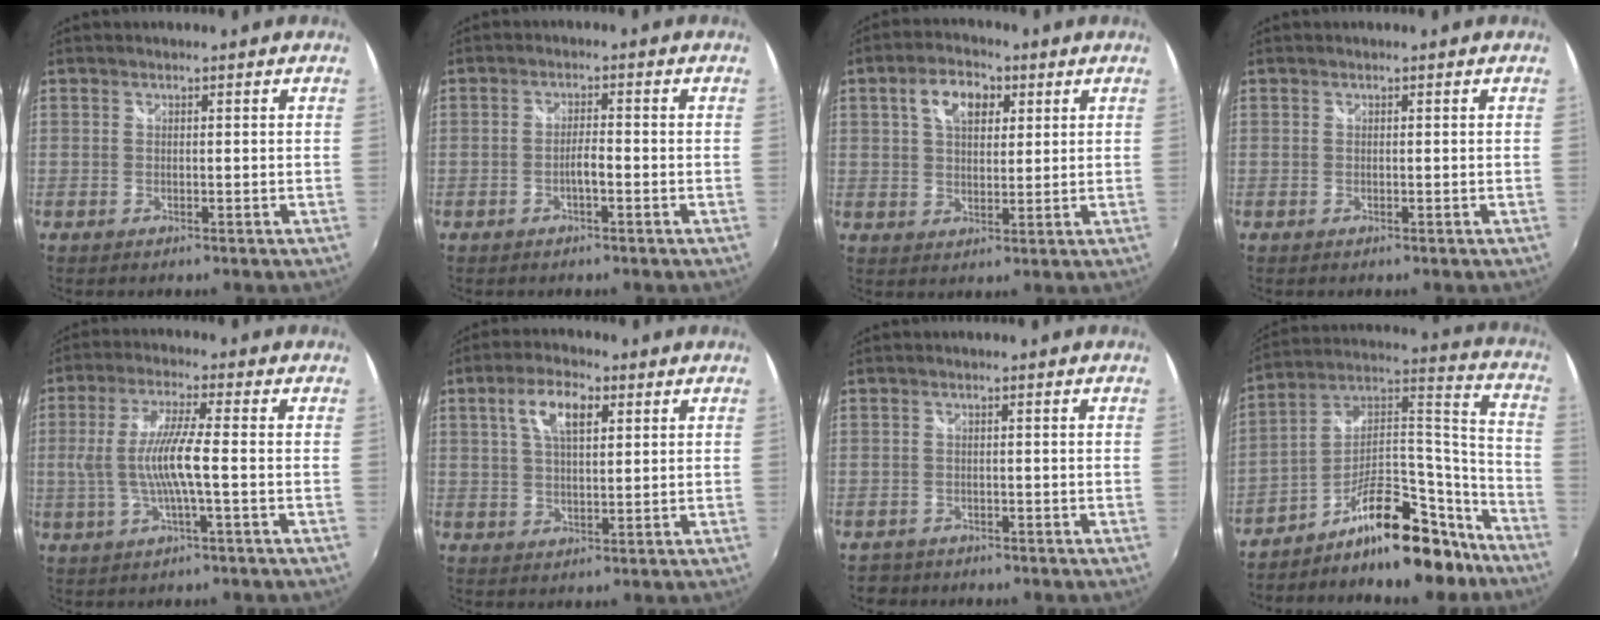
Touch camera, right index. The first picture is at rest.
{"total": 2.1, "force": [-1.1, 0.3, 1.8], "torque": [-0.036, 0.003, -0.020]}
{"total": 7.5, "force": [3.0, 4.5, 5.2], "torque": [-0.092, 0.022, 0.050]}
{"total": 0.0}
{"total": 7.3, "force": [-1.1, -0.1, 7.2], "torque": [-0.146, -0.005, -0.016]}
{"total": 7.4, "force": [2.9, 3.2, 6.0], "torque": [-0.112, 0.014, 0.052]}
{"total": 2.4, "force": [-1.8, 1.5, -0.1], "torque": [-0.008, 0.000, -0.030]}
{"total": 19.8, "force": [-14.3, 7.6, 11.3], "torque": [-0.161, 0.063, -0.212]}